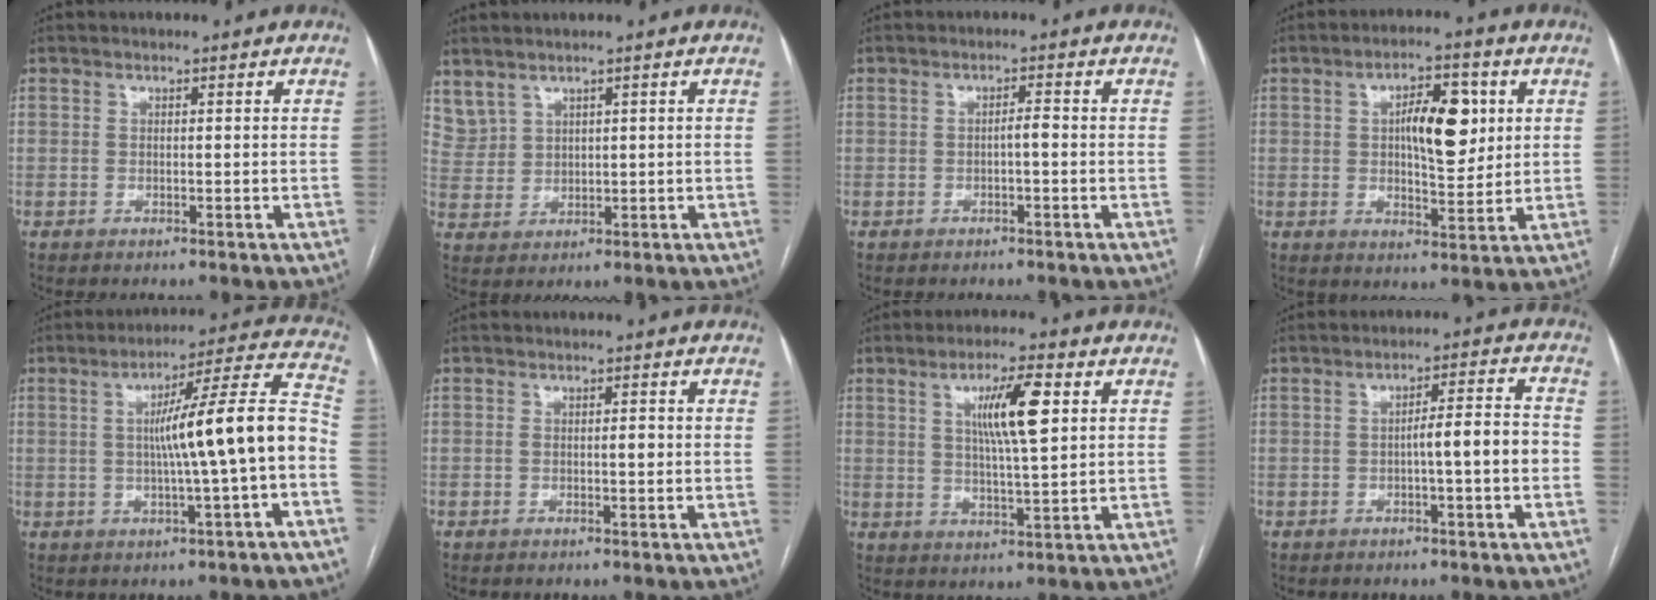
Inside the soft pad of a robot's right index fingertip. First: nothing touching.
{"total": 5.5, "force": [4.1, 3.3, 1.5], "torque": [-0.047, 0.013, 0.105]}
{"total": 1.4, "force": [-0.4, 0.2, 1.4], "torque": [-0.020, 0.004, -0.006]}
{"total": 9.4, "force": [2.2, 3.5, 8.4], "torque": [-0.129, 0.012, 0.037]}
{"total": 13.9, "force": [-1.4, -0.3, 13.9], "torque": [-0.199, 0.026, -0.024]}
{"total": 1.4, "force": [-0.1, 0.4, 1.3], "torque": [-0.022, 0.001, -0.001]}
{"total": 8.8, "force": [2.8, 0.9, 8.3], "torque": [-0.144, 0.004, 0.049]}
{"total": 5.9, "force": [-1.3, 0.2, 5.7], "torque": [-0.083, 0.018, -0.018]}